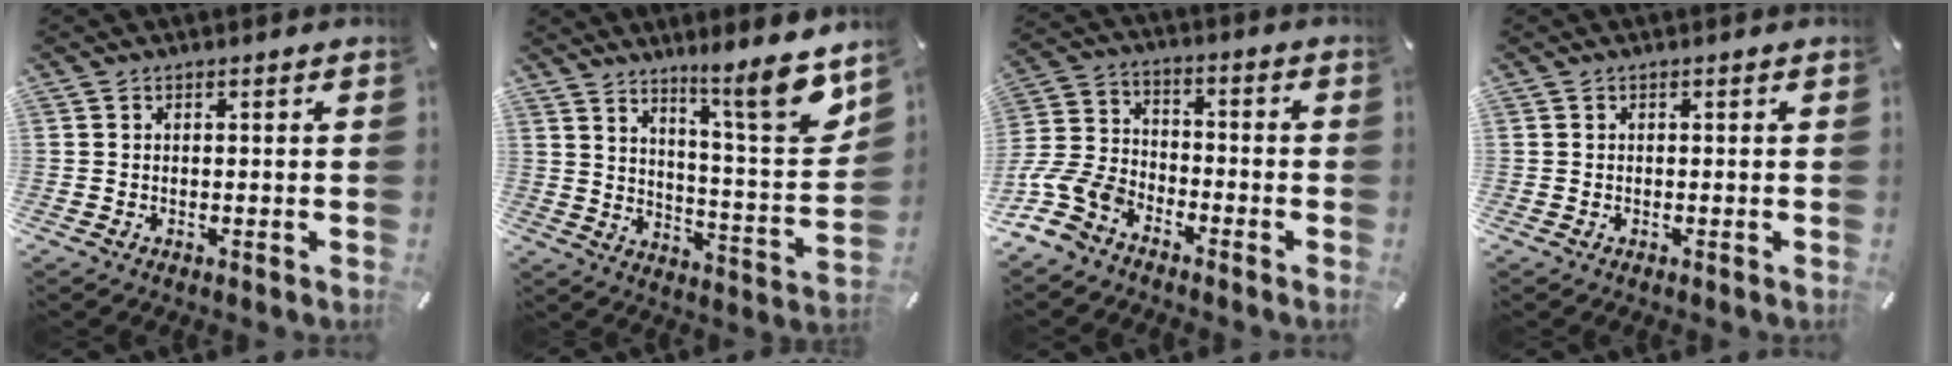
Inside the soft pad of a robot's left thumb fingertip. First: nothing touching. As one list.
[{"total": 14.6, "force": [10.8, 1.9, 9.7], "torque": [-0.134, -0.092, 0.169]}, {"total": 10.7, "force": [-7.0, 7.0, 4.1], "torque": [-0.104, 0.030, -0.136]}, {"total": 0.0}]